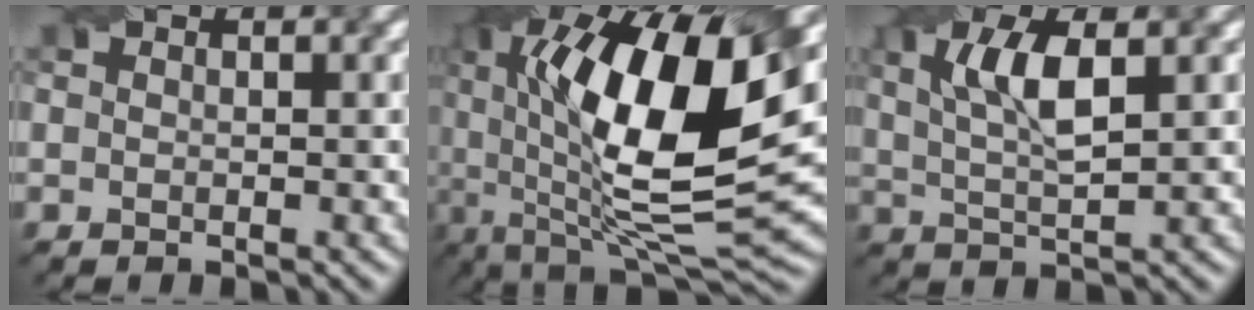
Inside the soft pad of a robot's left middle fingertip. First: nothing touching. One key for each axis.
{"total": 16.8, "fx": 3.5, "fy": 5.9, "fz": 15.3, "tx": -0.259, "ty": -0.006, "tz": 0.051}
{"total": 5.5, "fx": 1.8, "fy": 1.7, "fz": 4.9, "tx": -0.097, "ty": 0.002, "tz": 0.033}